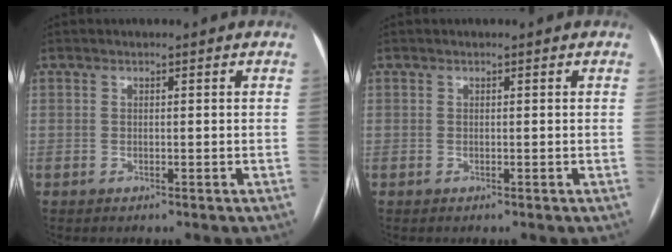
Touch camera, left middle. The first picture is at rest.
{"total": 0.0}